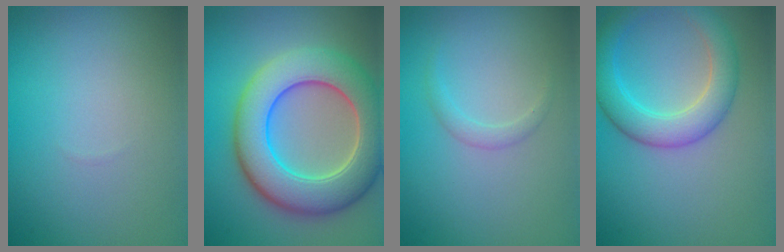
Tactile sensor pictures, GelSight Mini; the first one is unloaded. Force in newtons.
{"total": 9.7, "press": 9.7, "slide": 0.7}
{"total": 1.1, "press": 1.1, "slide": 0.0}
{"total": 4.8, "press": 4.8, "slide": 0.1}